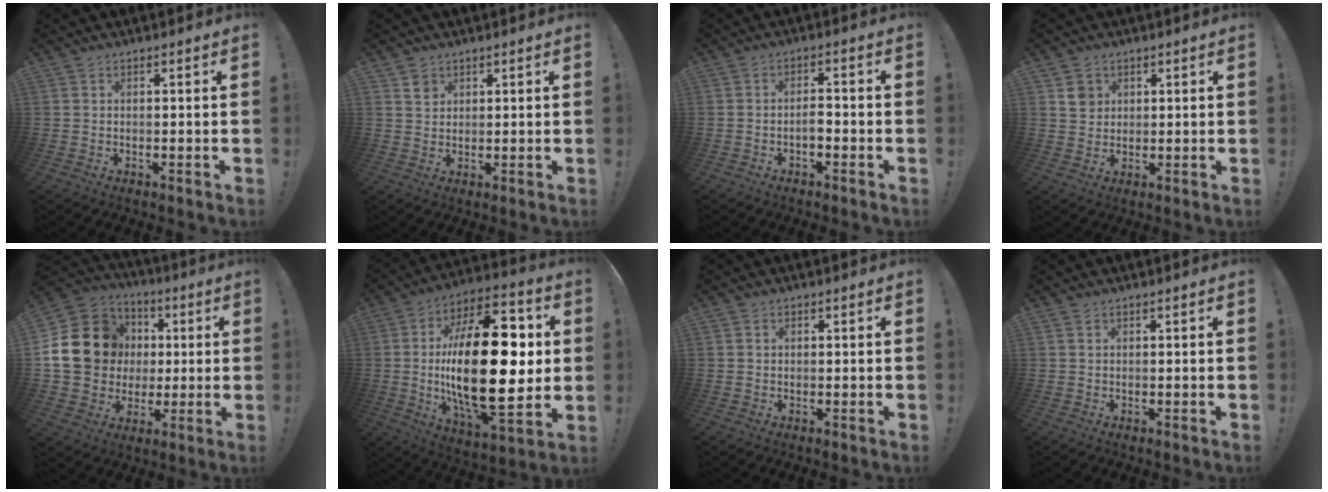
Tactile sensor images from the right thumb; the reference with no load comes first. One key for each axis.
{"total": 3.2, "fx": 2.0, "fy": 2.5, "fz": 0.5, "tx": 0.007, "ty": -0.012, "tz": 0.035}
{"total": 3.5, "fx": -1.7, "fy": 1.6, "fz": 2.6, "tx": -0.049, "ty": 0.006, "tz": -0.029}
{"total": 4.4, "fx": 2.2, "fy": 3.7, "fz": 0.9, "tx": 0.005, "ty": -0.013, "tz": 0.039}
{"total": 20.1, "fx": 3.1, "fy": 17.5, "fz": 9.3, "tx": -0.138, "ty": 0.003, "tz": 0.092}
{"total": 33.9, "fx": 0.7, "fy": 15.4, "fz": 30.2, "tx": -0.517, "ty": -0.006, "tz": 0.015}
{"total": 0.7, "fx": 0.3, "fy": 0.6, "fz": 0.1, "tx": -0.004, "ty": 0.003, "tz": 0.006}
{"total": 0.7, "fx": 0.4, "fy": 0.5, "fz": 0.2, "tx": -0.005, "ty": 0.001, "tz": 0.009}